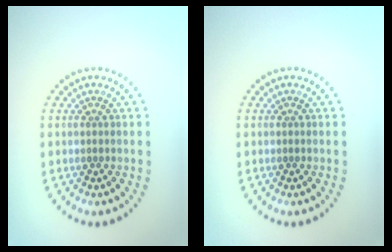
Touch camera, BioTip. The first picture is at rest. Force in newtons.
{"total": 0.0}